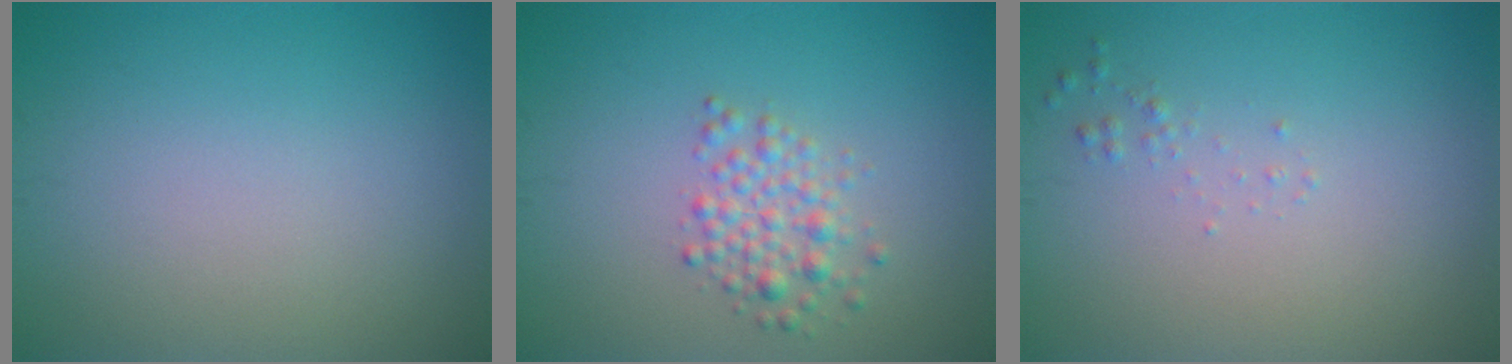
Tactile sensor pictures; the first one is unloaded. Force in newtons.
{"total": 2.5, "press": 2.5, "slide": 0.1}
{"total": 0.6, "press": 0.6, "slide": 0.0}